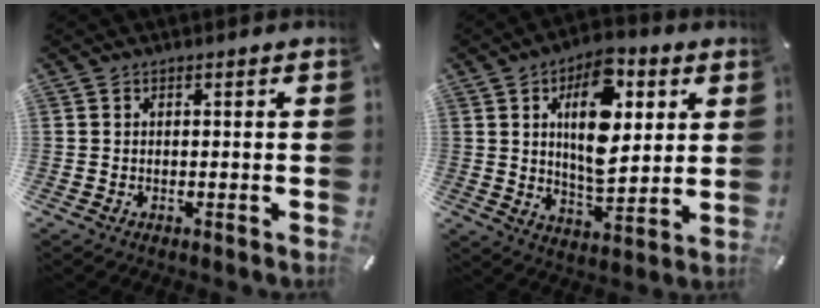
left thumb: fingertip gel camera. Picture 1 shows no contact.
{"total": 15.9, "force": [5.4, 8.8, 12.1], "torque": [-0.187, -0.014, 0.086]}